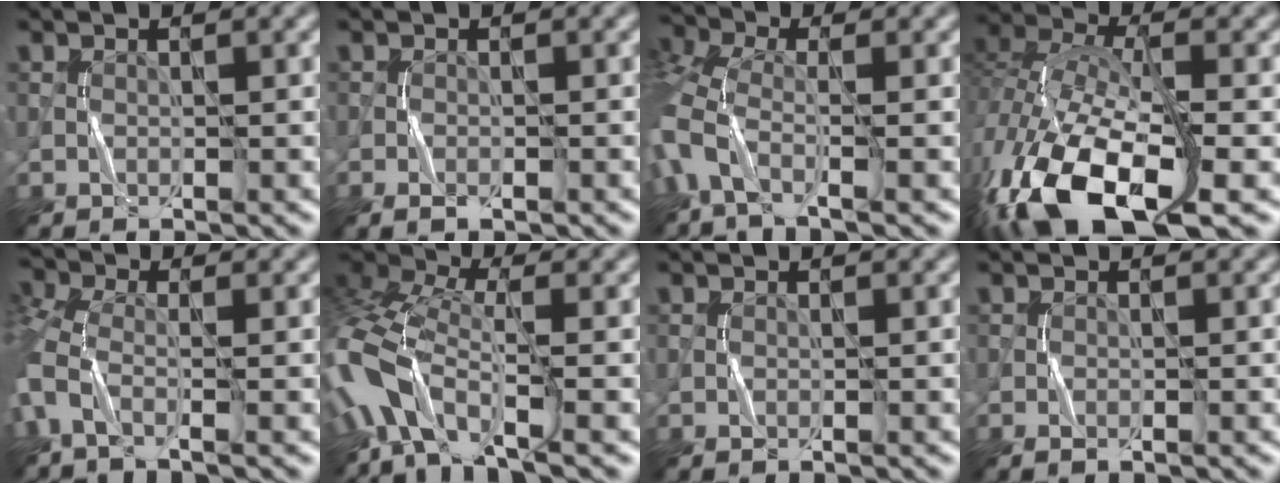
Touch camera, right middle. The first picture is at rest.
{"total": 1.5, "force": [-0.9, 0.6, 1.0], "torque": [-0.020, -0.002, -0.015]}
{"total": 7.4, "force": [-2.9, 3.5, 5.9], "torque": [-0.164, -0.011, -0.069]}
{"total": 16.5, "force": [-8.5, 7.1, 12.2], "torque": [-0.278, -0.031, -0.157]}
{"total": 5.1, "force": [-0.9, 2.3, 4.4], "torque": [-0.119, -0.010, -0.030]}
{"total": 9.6, "force": [-3.8, 4.5, 7.6], "torque": [-0.166, 0.005, -0.092]}
{"total": 0.0}
{"total": 0.8, "force": [-0.4, 0.3, 0.7], "torque": [-0.015, -0.001, -0.006]}